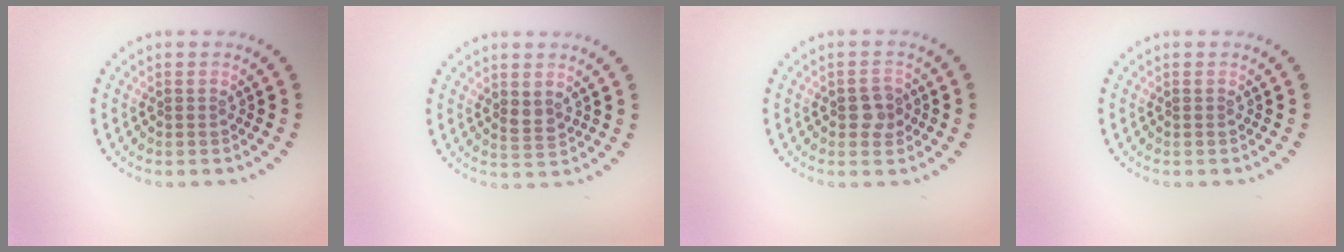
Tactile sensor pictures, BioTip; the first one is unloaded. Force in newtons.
{"total": 1.2, "press": 1.1, "slide": 0.5}
{"total": 2.1, "press": 2.0, "slide": 0.4}
{"total": 0.0}